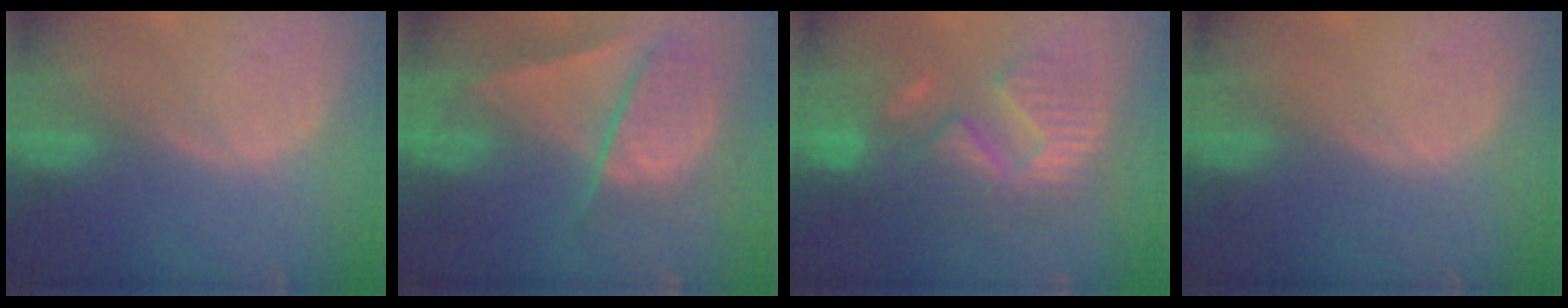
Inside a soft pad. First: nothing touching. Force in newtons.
{"total": 9.5, "press": 8.1, "slide": 5.0}
{"total": 10.4, "press": 10.4, "slide": 0.7}
{"total": 0.0}